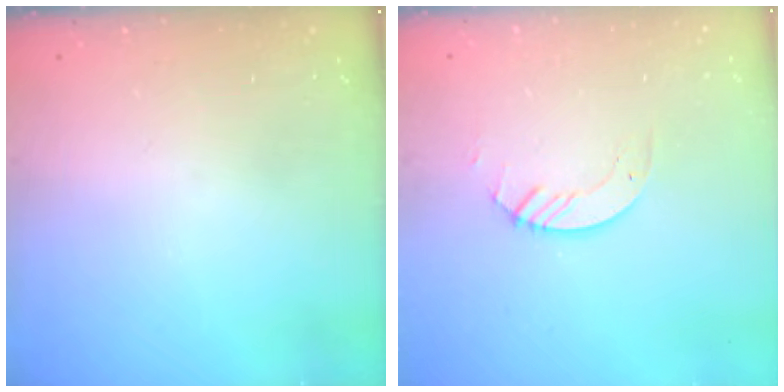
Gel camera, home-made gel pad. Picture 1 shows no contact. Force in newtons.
{"total": 2.9, "press": 2.9, "slide": 0.3}